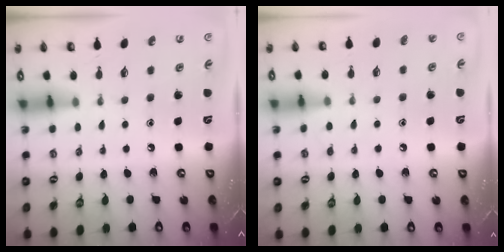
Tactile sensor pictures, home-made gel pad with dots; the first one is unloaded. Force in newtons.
{"total": 5.1, "press": 5.1, "slide": 0.5}